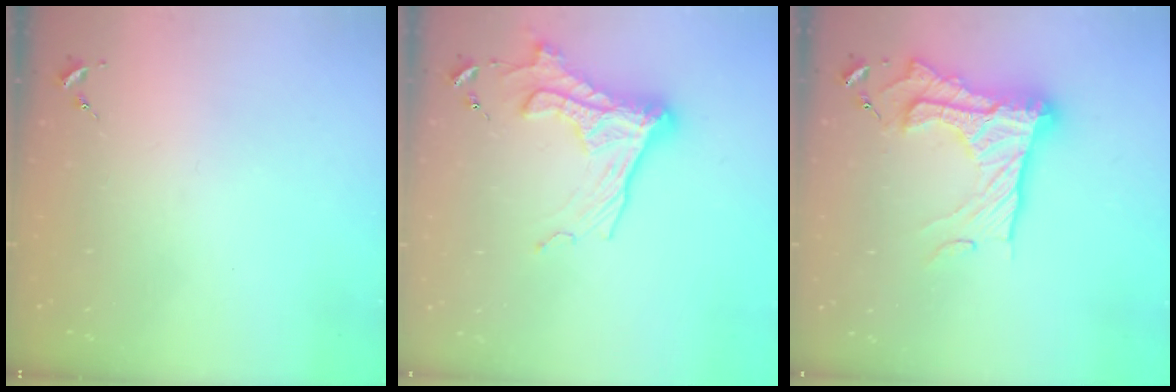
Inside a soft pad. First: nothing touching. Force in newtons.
{"total": 17.0, "press": 16.9, "slide": 1.4}
{"total": 24.2, "press": 24.1, "slide": 1.7}